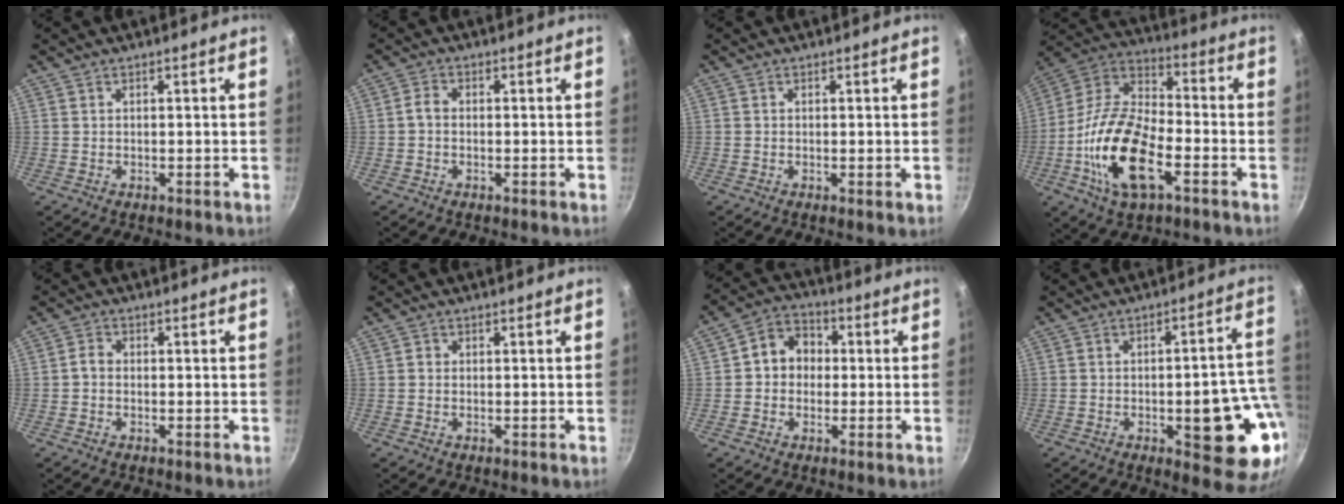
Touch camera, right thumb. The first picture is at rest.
{"total": 2.0, "force": [-0.4, 1.3, 1.5], "torque": [-0.034, 0.012, -0.015]}
{"total": 0.7, "force": [-0.1, 0.1, 0.7], "torque": [-0.012, -0.002, -0.003]}
{"total": 20.0, "force": [-6.7, 9.7, 16.2], "torque": [-0.304, 0.034, -0.144]}
{"total": 1.9, "force": [-0.4, 1.4, 1.2], "torque": [-0.025, 0.012, -0.015]}
{"total": 0.6, "force": [0.0, 0.6, 0.3], "torque": [-0.006, 0.004, -0.004]}
{"total": 8.2, "force": [0.3, 7.0, 4.2], "torque": [-0.031, 0.022, -0.014]}
{"total": 17.1, "force": [-4.2, 6.2, 15.4], "torque": [-0.141, 0.027, -0.053]}